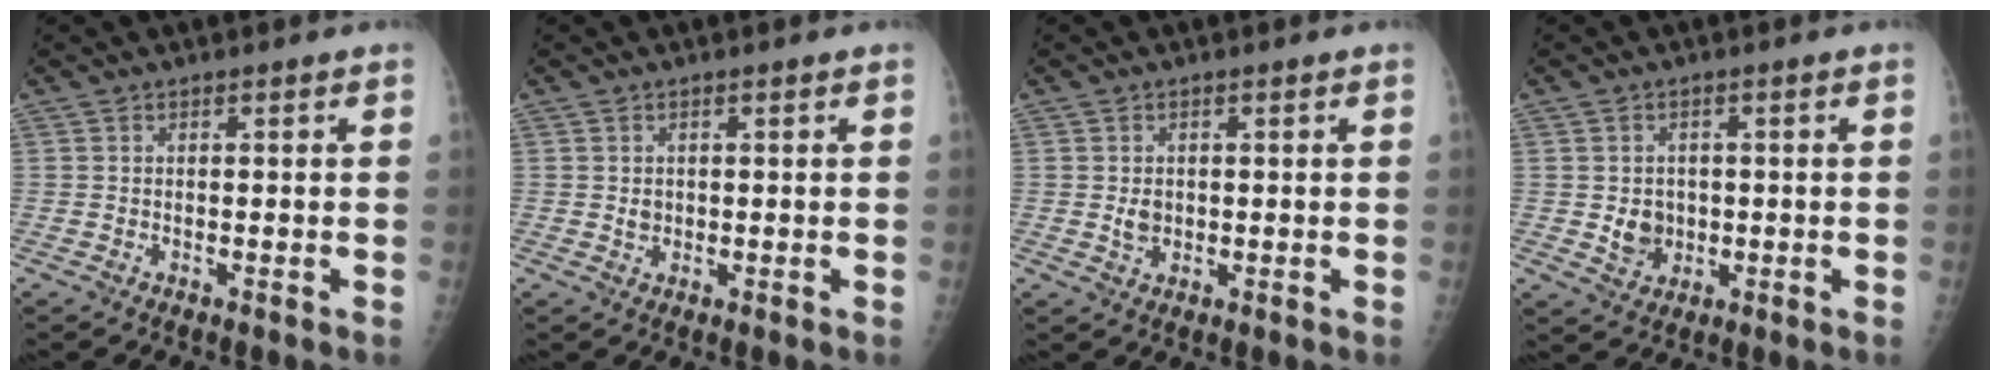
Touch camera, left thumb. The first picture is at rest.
{"total": 1.5, "force": [0.3, 1.3, 0.7], "torque": [-0.007, -0.001, 0.008]}
{"total": 2.4, "force": [0.2, 2.0, 1.5], "torque": [-0.017, -0.002, 0.008]}
{"total": 4.6, "force": [-0.2, 4.0, 2.3], "torque": [-0.016, 0.000, 0.006]}